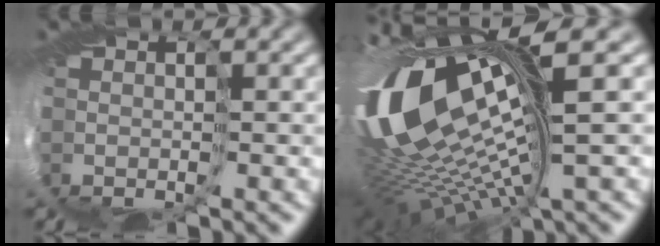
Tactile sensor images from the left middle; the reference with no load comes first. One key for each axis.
{"total": 15.6, "fx": 3.0, "fy": 5.9, "fz": 14.1, "tx": -0.285, "ty": -0.030, "tz": 0.087}